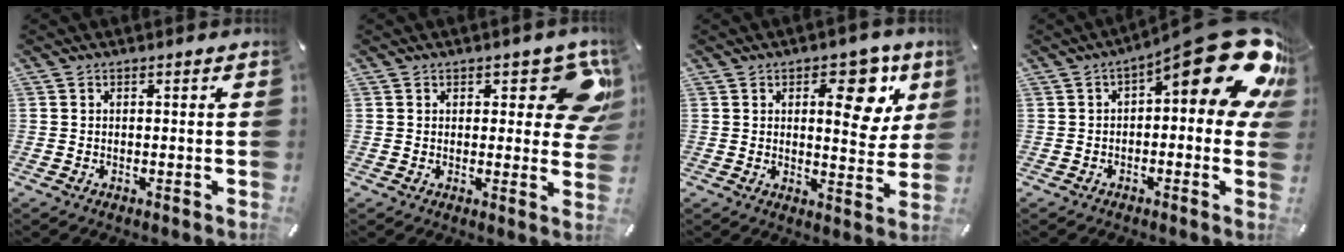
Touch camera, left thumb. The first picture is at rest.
{"total": 11.5, "force": [5.9, 5.5, 8.2], "torque": [-0.083, -0.035, 0.101]}
{"total": 12.5, "force": [5.5, 6.2, 9.4], "torque": [-0.095, -0.031, 0.082]}
{"total": 20.7, "force": [8.6, 7.6, 17.2], "torque": [-0.223, -0.068, 0.146]}